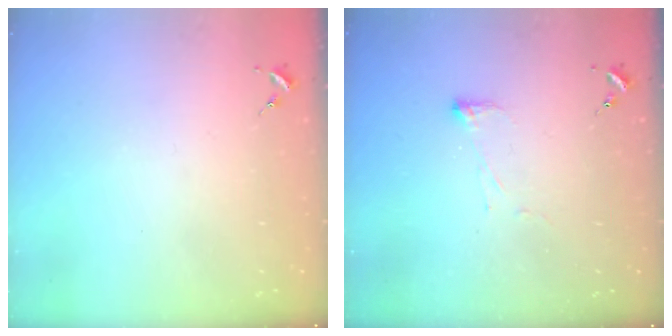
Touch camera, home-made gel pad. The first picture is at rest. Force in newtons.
{"total": 3.8, "press": 3.7, "slide": 0.9}